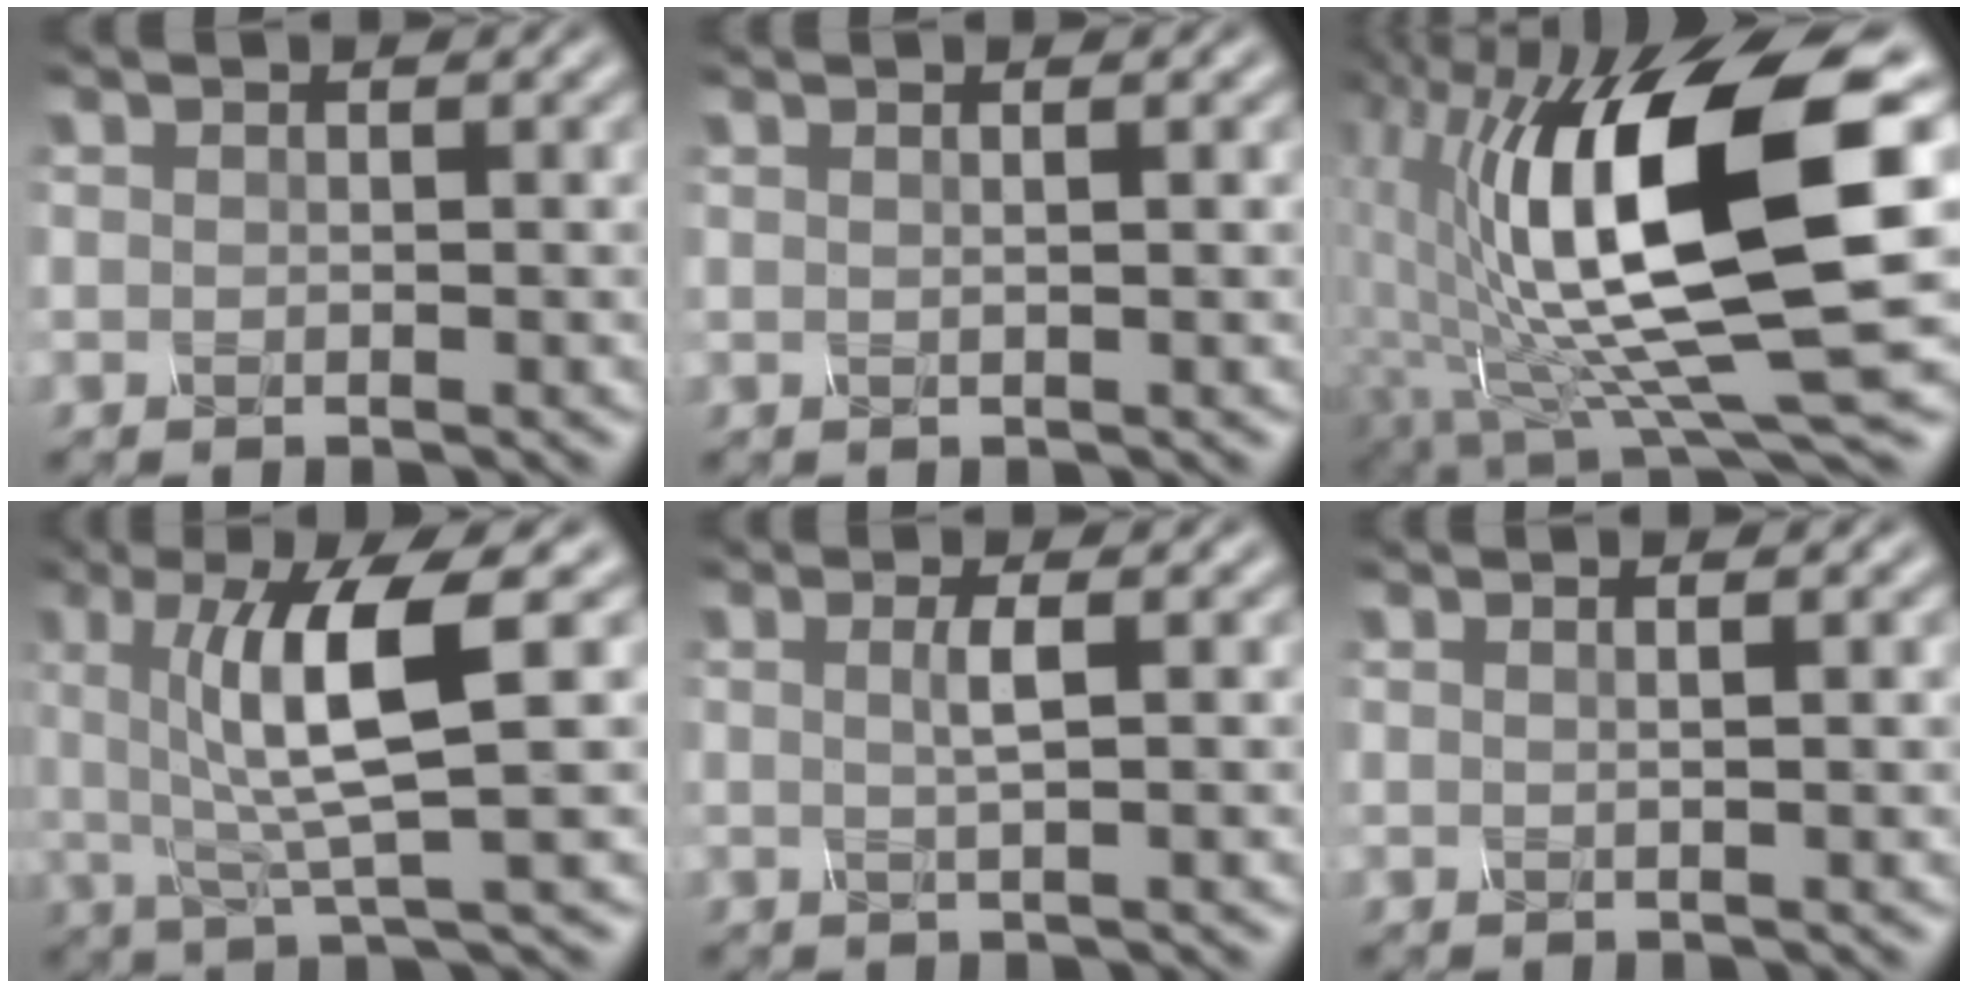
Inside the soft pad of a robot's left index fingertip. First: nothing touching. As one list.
[{"total": 1.7, "force": [0.7, 0.8, 1.3], "torque": [-0.005, -0.001, -0.007]}, {"total": 15.8, "force": [2.1, 4.6, 15.0], "torque": [-0.257, -0.005, 0.030]}, {"total": 7.7, "force": [1.4, 1.5, 7.4], "torque": [-0.124, 0.002, 0.024]}, {"total": 1.8, "force": [0.3, 0.4, 1.8], "torque": [-0.033, 0.002, 0.001]}, {"total": 2.3, "force": [1.0, 1.1, 1.8], "torque": [-0.008, 0.003, -0.012]}]